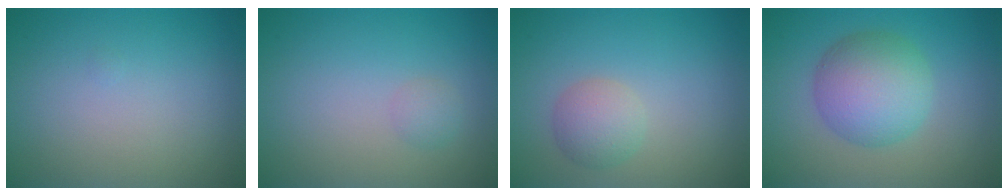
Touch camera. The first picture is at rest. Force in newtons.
{"total": 1.0, "press": 1.0, "slide": 0.0}
{"total": 2.4, "press": 2.4, "slide": 0.1}
{"total": 6.1, "press": 6.1, "slide": 0.1}